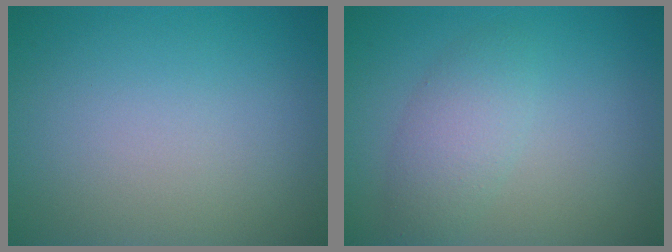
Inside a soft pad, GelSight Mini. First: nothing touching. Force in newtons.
{"total": 2.8, "press": 2.8, "slide": 0.1}